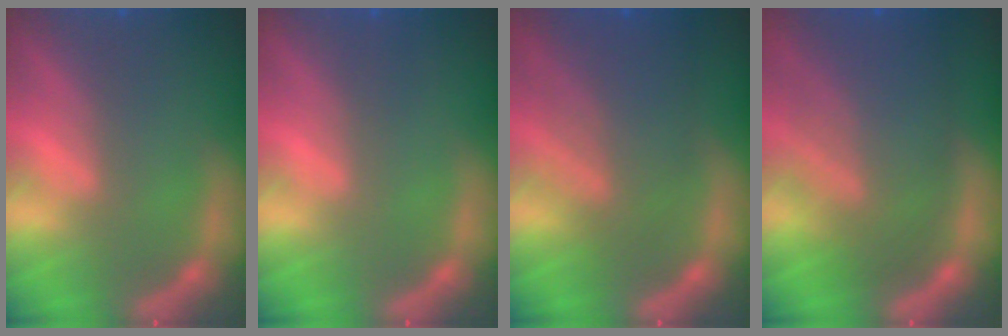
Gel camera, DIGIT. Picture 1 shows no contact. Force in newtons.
{"total": 1.0}
{"total": 7.1}
{"total": 9.5}